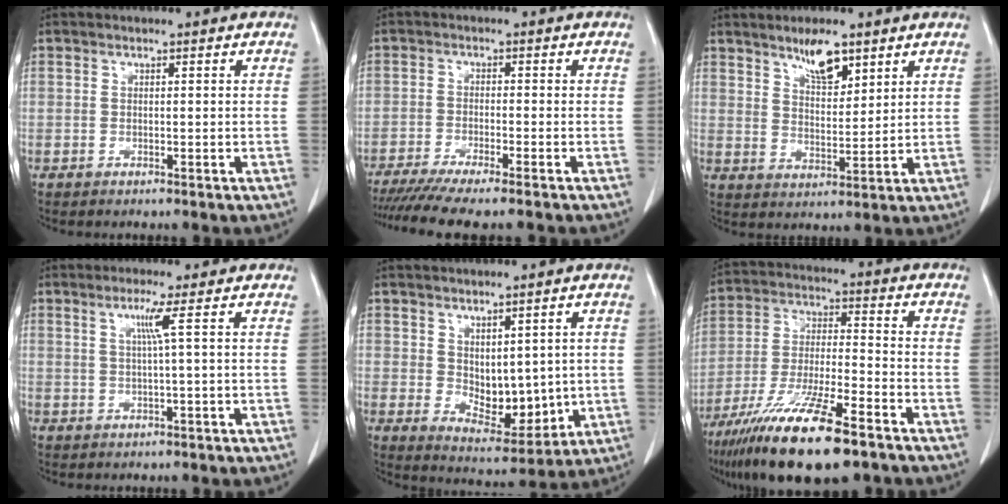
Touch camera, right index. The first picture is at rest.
{"total": 9.2, "force": [-7.8, 0.0, 4.9], "torque": [-0.066, -0.017, -0.123]}
{"total": 6.2, "force": [4.5, 1.8, 4.0], "torque": [-0.070, -0.002, 0.081]}
{"total": 3.1, "force": [1.1, -1.1, 2.6], "torque": [-0.053, -0.004, 0.023]}
{"total": 8.3, "force": [0.5, 4.4, 7.0], "torque": [-0.097, -0.008, 0.031]}
{"total": 17.3, "force": [-11.5, 2.8, 12.7], "torque": [-0.238, -0.041, -0.208]}